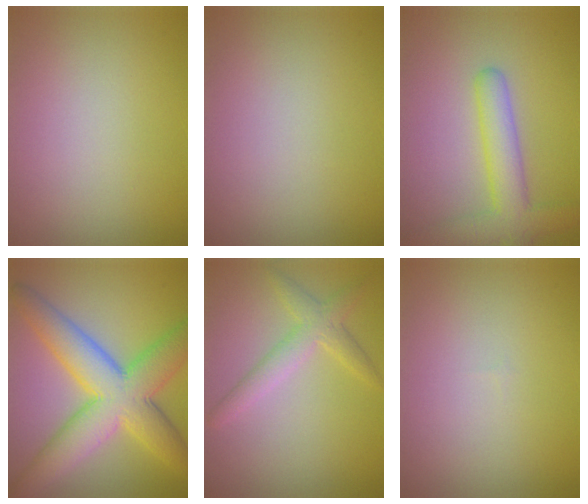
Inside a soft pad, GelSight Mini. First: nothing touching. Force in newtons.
{"total": 0.0}
{"total": 4.9, "press": 4.9, "slide": 0.1}
{"total": 9.5, "press": 9.5, "slide": 0.2}
{"total": 2.8, "press": 2.8, "slide": 0.0}
{"total": 0.0}